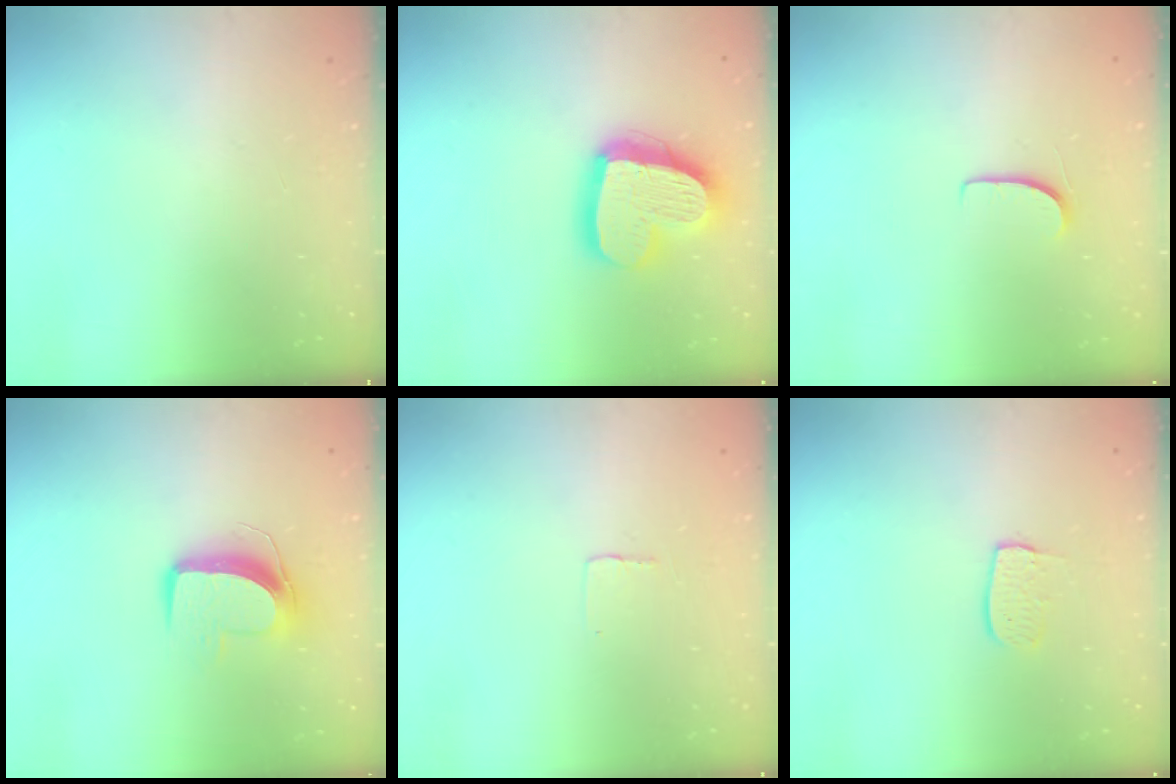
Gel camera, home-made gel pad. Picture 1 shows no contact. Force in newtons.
{"total": 19.3, "press": 19.3, "slide": 1.6}
{"total": 5.9, "press": 5.9, "slide": 0.4}
{"total": 10.1, "press": 10.1, "slide": 0.5}
{"total": 1.9, "press": 1.9, "slide": 0.1}
{"total": 6.6, "press": 6.5, "slide": 0.4}